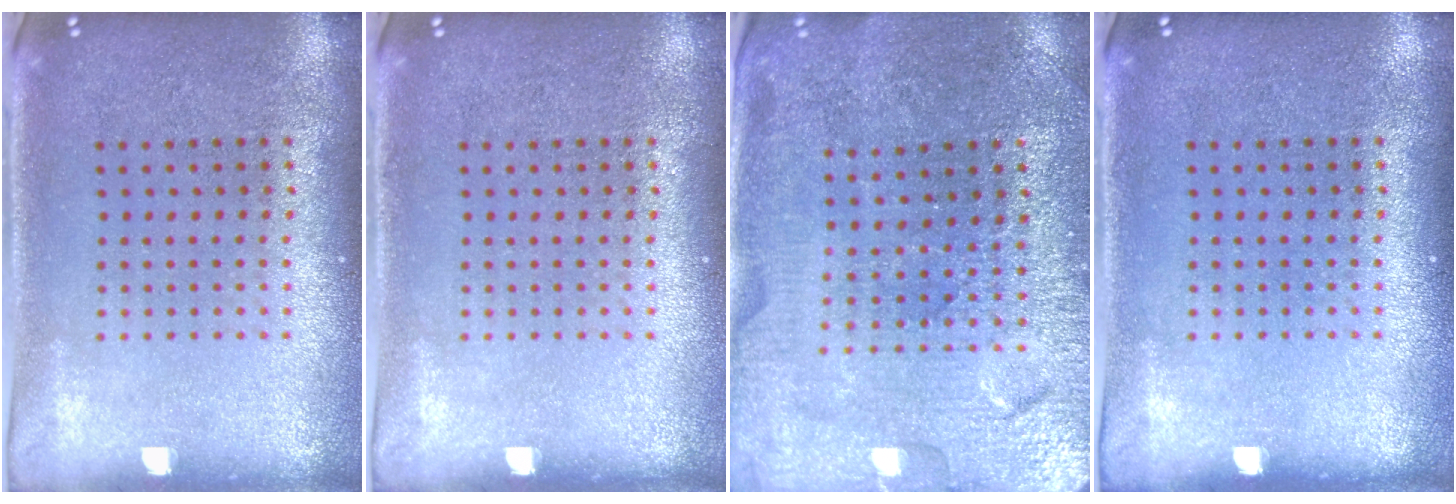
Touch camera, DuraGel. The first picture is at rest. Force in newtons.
{"total": 0.0}
{"total": 3.1, "press": 3.1, "slide": 0.1}
{"total": 0.0}